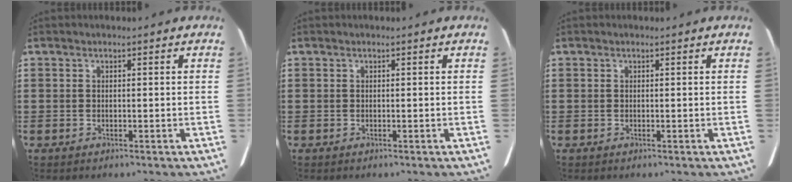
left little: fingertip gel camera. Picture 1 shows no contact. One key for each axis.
{"total": 0.0}
{"total": 0.0}